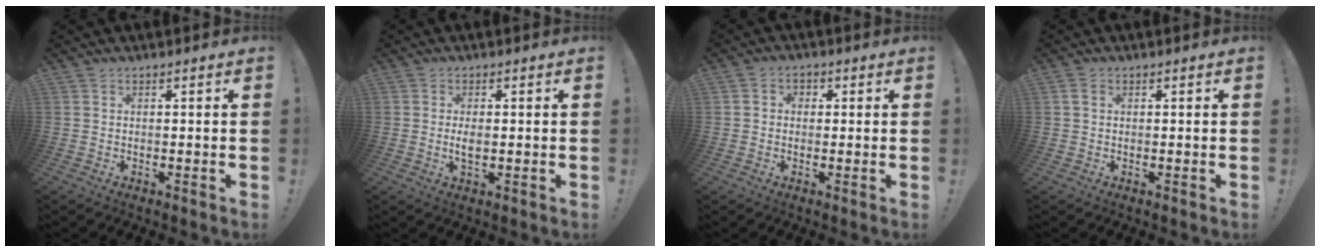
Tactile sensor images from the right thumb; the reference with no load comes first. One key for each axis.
{"total": 3.0, "fx": -0.1, "fy": 1.4, "fz": 2.7, "tx": -0.040, "ty": -0.005, "tz": -0.006}
{"total": 3.0, "fx": -0.3, "fy": 2.6, "fz": 1.4, "tx": -0.021, "ty": 0.007, "tz": -0.006}
{"total": 1.6, "fx": 0.5, "fy": 1.2, "fz": 0.9, "tx": -0.011, "ty": 0.002, "tz": 0.008}